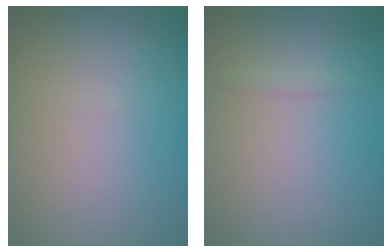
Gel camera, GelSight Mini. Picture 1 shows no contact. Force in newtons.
{"total": 0.8, "press": 0.8, "slide": 0.0}